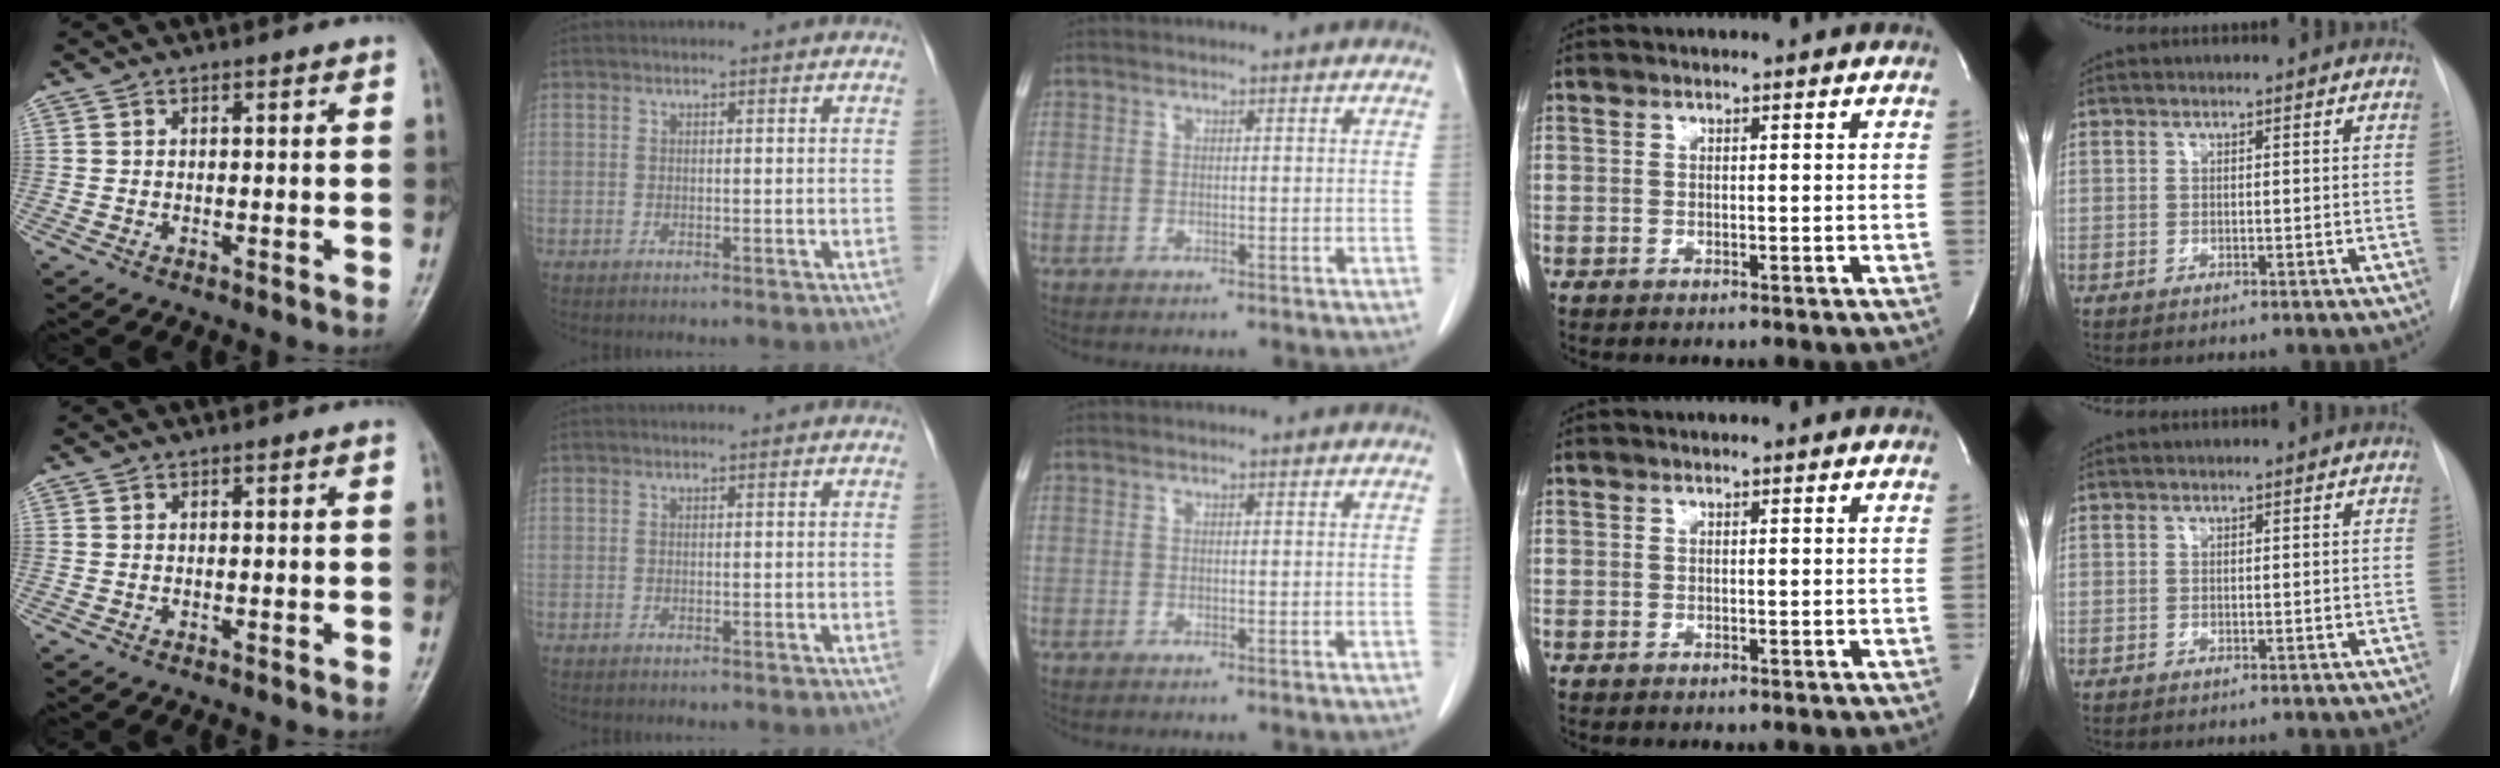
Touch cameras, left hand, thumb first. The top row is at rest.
{}